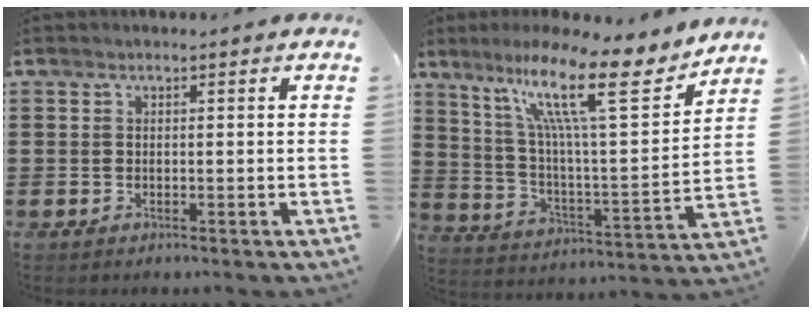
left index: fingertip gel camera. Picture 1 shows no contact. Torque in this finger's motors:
{"motor_torque": [1.87, -0.27, 1.00, 0.21]}